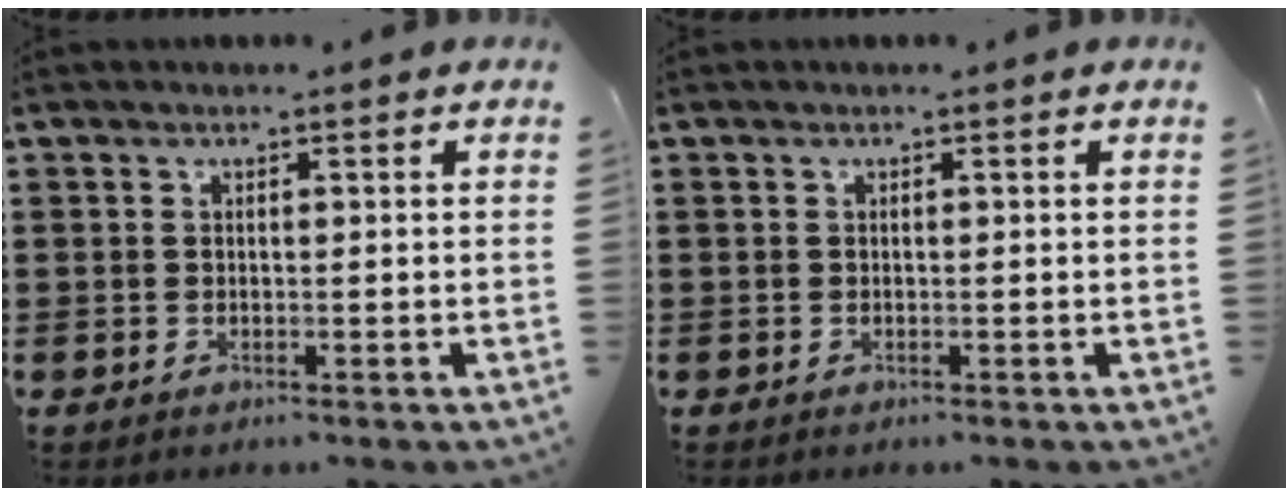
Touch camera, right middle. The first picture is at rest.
{"total": 0.0}